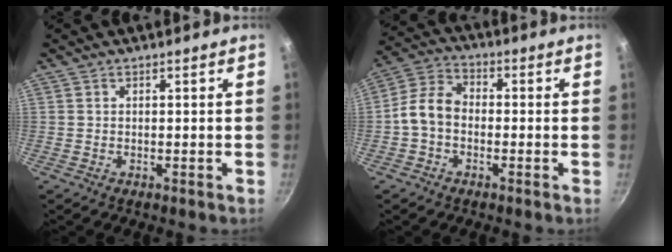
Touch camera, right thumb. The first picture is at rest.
{"total": 7.9, "force": [-1.3, 5.7, 5.2], "torque": [-0.092, 0.030, -0.040]}